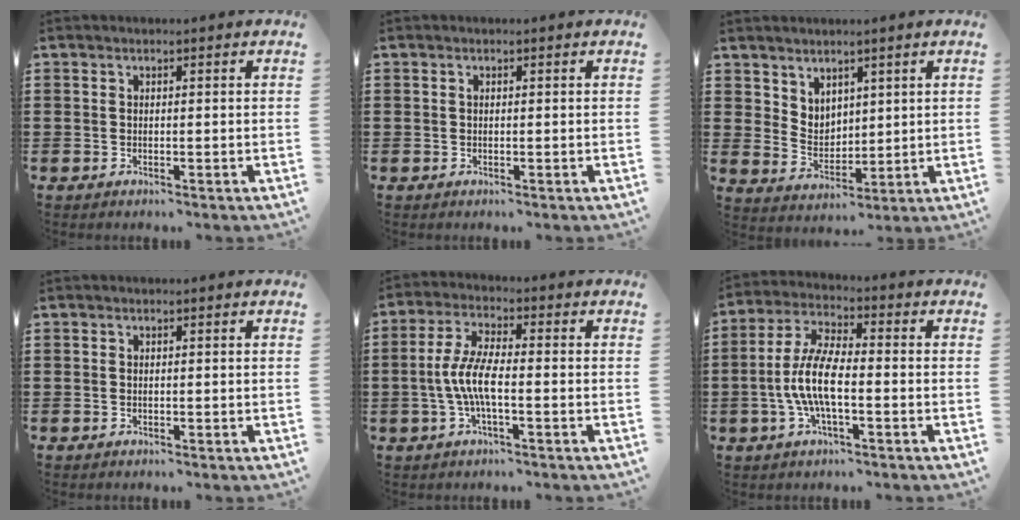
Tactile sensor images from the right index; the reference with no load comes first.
{"total": 0.0}
{"total": 4.6, "force": [3.5, 2.9, 0.4], "torque": [-0.024, -0.002, 0.067]}
{"total": 0.0}
{"total": 6.4, "force": [-1.6, 1.7, 6.0], "torque": [-0.146, -0.014, -0.040]}
{"total": 8.4, "force": [-2.1, 2.6, 7.7], "torque": [-0.185, -0.016, -0.048]}